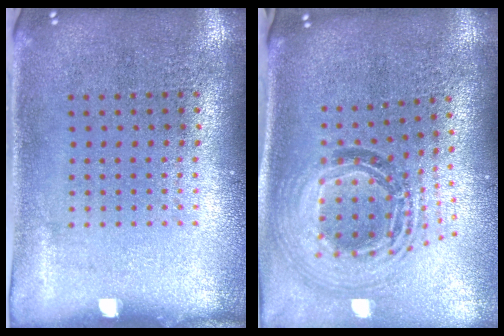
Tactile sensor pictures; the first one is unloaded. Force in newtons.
{"total": 1.7, "press": 1.5, "slide": 0.9}